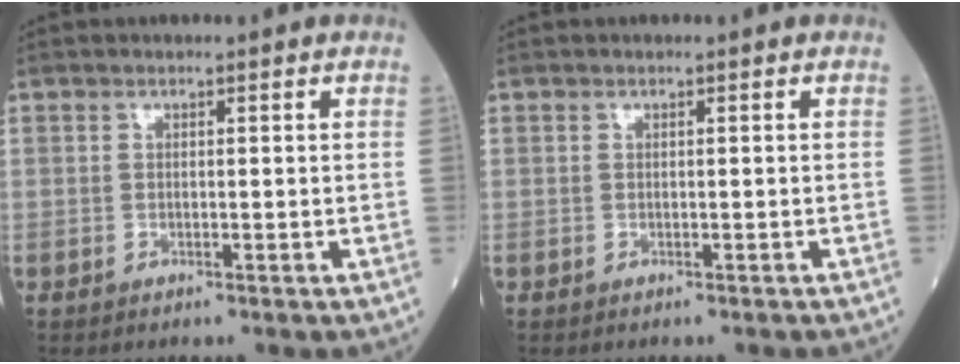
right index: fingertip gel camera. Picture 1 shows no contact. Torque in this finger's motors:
{"motor_torque": [-0.05, -0.03, -0.06, 0.01]}